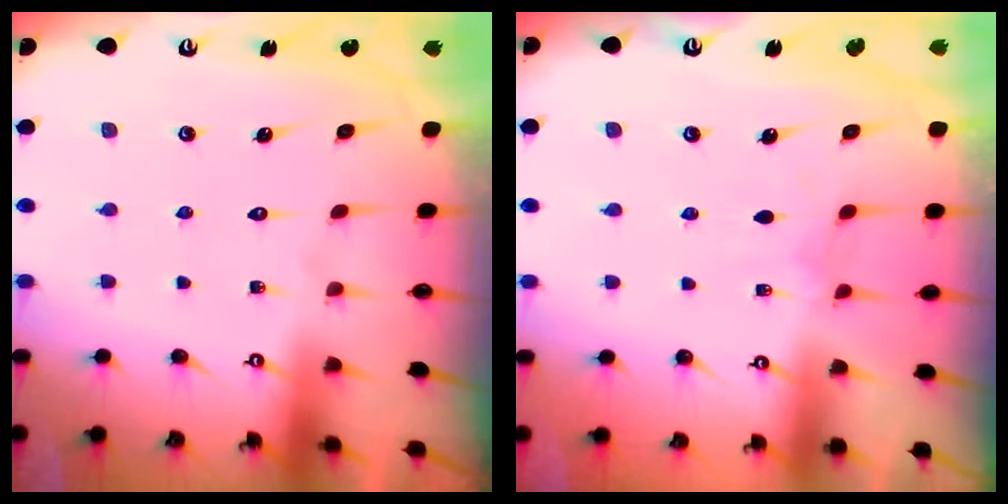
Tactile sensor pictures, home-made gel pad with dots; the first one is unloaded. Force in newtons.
{"total": 3.2, "press": 3.2, "slide": 0.5}